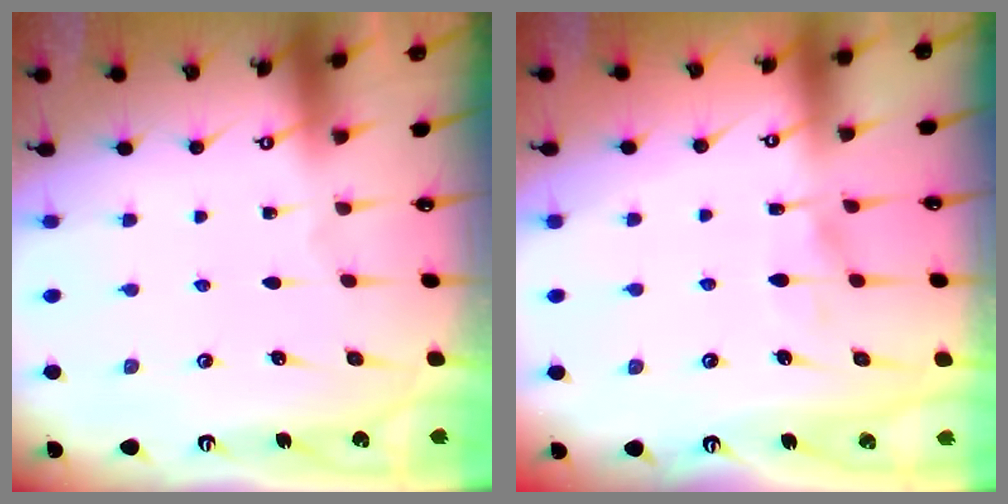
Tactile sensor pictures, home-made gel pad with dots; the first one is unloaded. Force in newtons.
{"total": 5.8, "press": 5.8, "slide": 0.5}